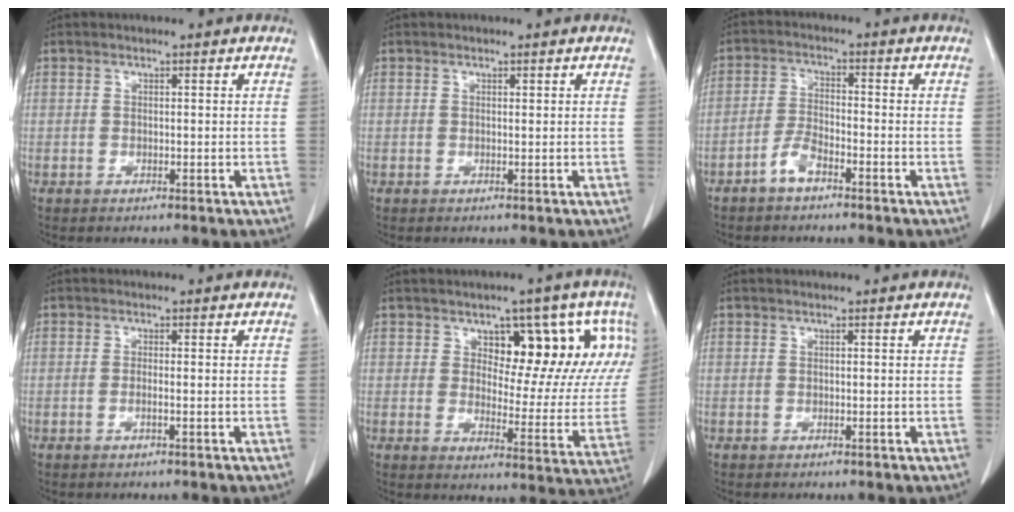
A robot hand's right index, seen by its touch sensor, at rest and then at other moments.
{"total": 0.0}
{"total": 3.9, "force": [-2.8, 1.2, 2.4], "torque": [-0.054, 0.006, -0.056]}
{"total": 1.0, "force": [-0.3, -0.1, 0.9], "torque": [-0.019, 0.000, -0.005]}
{"total": 14.8, "force": [6.8, 7.2, 11.0], "torque": [-0.111, 0.008, 0.095]}
{"total": 0.0}